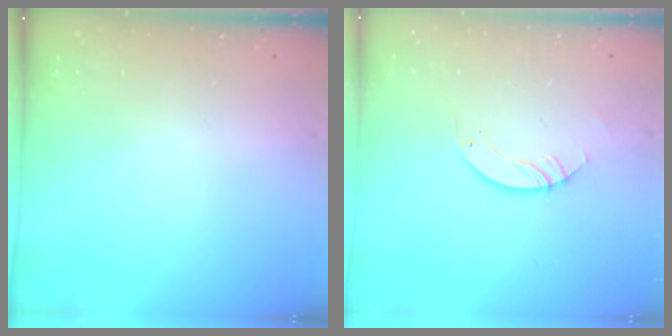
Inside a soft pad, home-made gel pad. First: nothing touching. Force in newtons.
{"total": 3.5, "press": 3.5, "slide": 0.1}